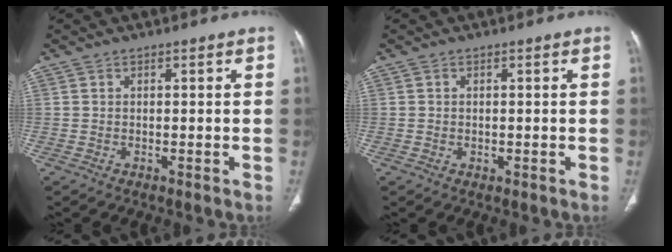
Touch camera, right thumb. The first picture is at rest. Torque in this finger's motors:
{"motor_torque": [-0.34, 0.11, 0.10, 0.40, -0.03]}